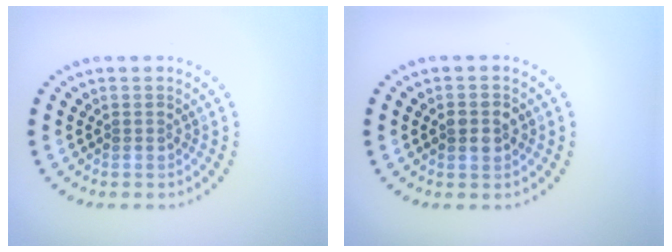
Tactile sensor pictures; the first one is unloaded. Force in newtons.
{"total": 2.5, "press": 2.5, "slide": 0.1}